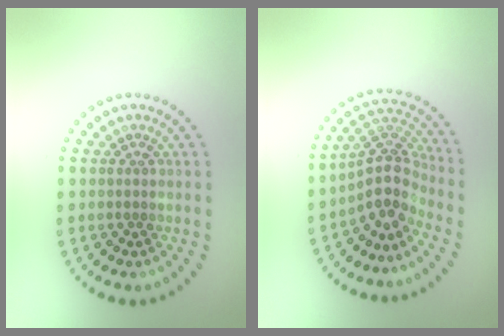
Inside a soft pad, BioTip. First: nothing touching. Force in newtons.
{"total": 3.9, "press": 2.9, "slide": 2.6}